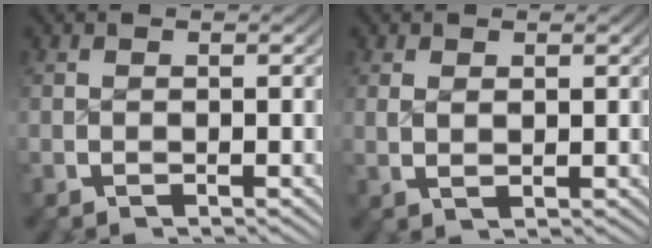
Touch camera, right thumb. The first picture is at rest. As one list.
[{"total": 1.2, "force": [0.8, 0.4, 0.8], "torque": [-0.018, -0.005, 0.022]}]